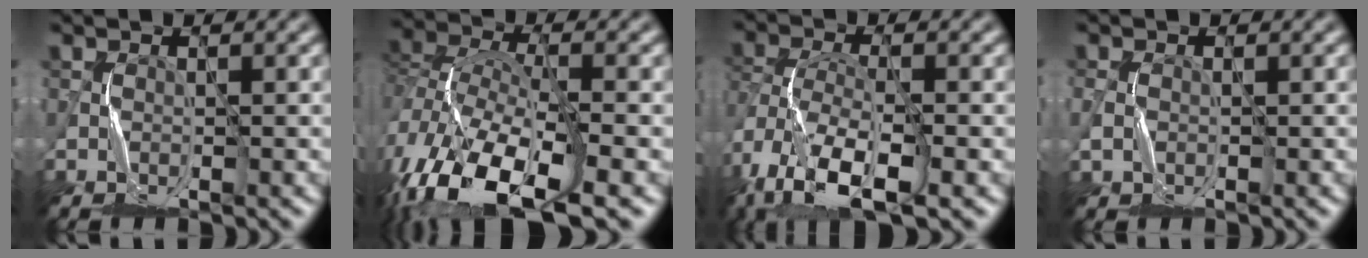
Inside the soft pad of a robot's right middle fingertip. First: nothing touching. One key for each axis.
{"total": 14.7, "fx": -8.4, "fy": 6.0, "fz": 10.5, "tx": -0.253, "ty": -0.028, "tz": -0.144}
{"total": 10.9, "fx": -5.7, "fy": 4.7, "fz": 8.0, "tx": -0.170, "ty": -0.015, "tz": -0.108}
{"total": 1.6, "fx": -0.2, "fy": 1.2, "fz": 1.0, "tx": -0.027, "ty": 0.001, "tz": -0.005}